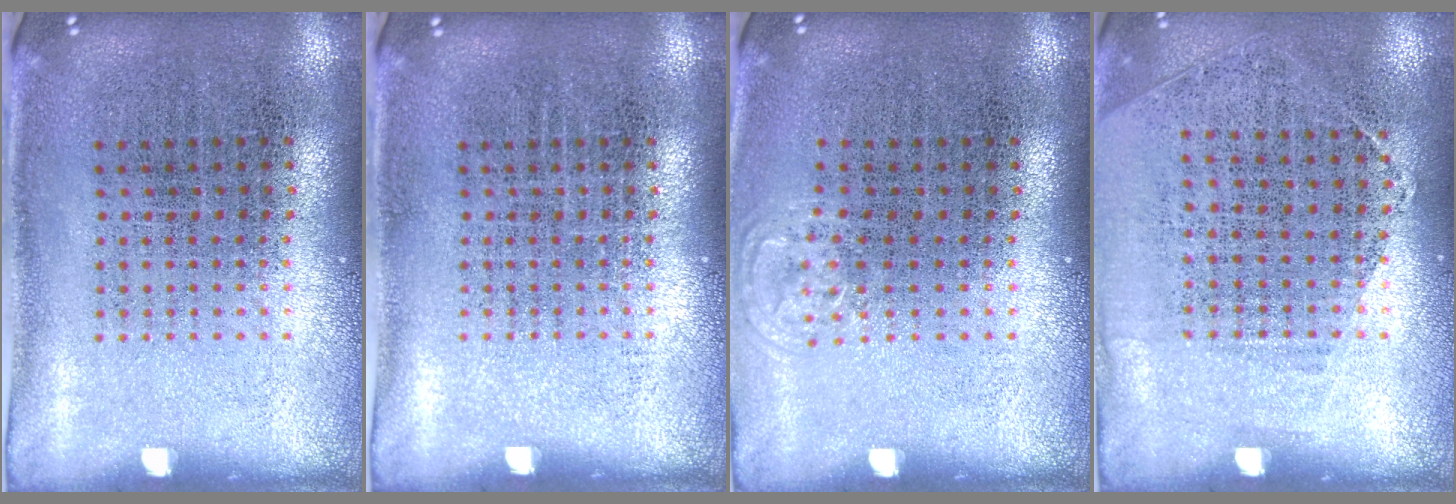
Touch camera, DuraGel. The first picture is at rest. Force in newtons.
{"total": 0.0}
{"total": 0.5, "press": 0.5, "slide": 0.1}
{"total": 1.2, "press": 1.0, "slide": 0.7}